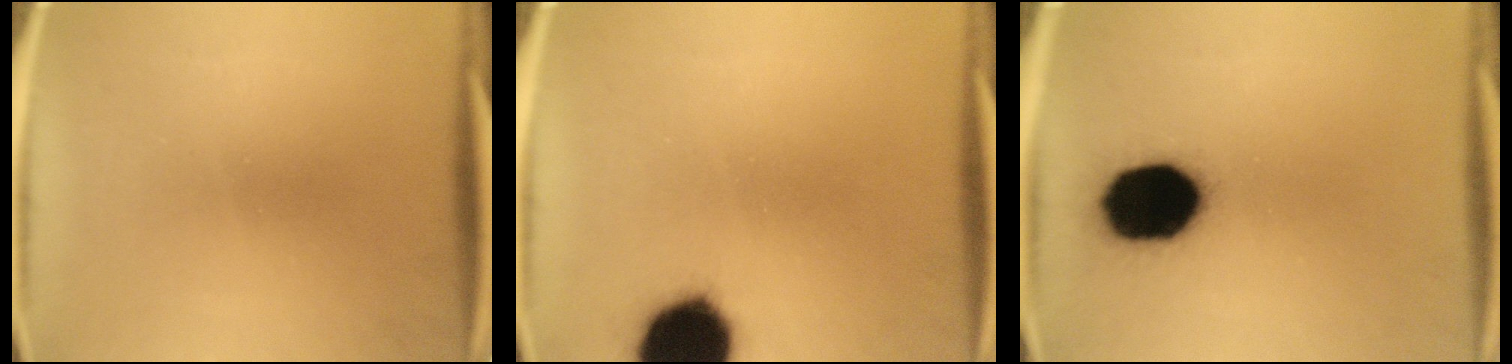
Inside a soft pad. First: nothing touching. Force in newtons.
{"total": 17.8}
{"total": 19.3}